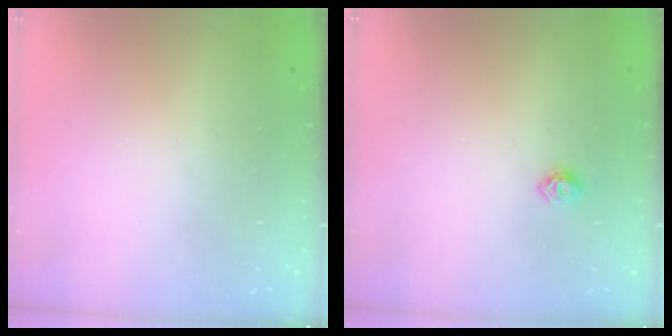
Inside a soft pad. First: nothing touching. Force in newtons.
{"total": 6.1, "press": 6.0, "slide": 0.9}